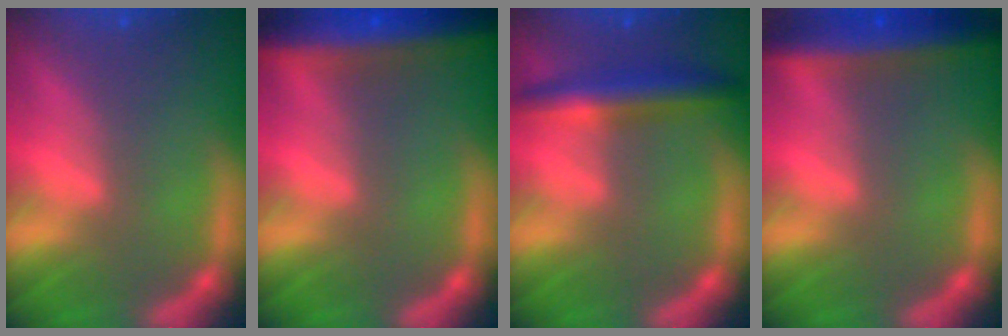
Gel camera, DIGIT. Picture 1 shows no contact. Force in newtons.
{"total": 10.0}
{"total": 4.5}
{"total": 6.5}